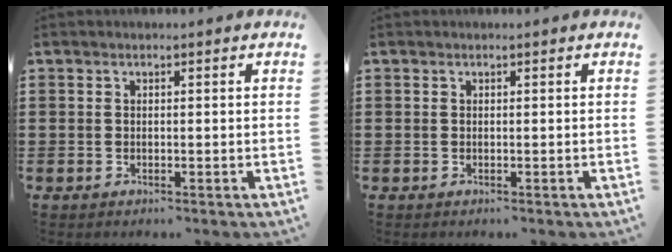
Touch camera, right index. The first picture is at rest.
{"total": 0.0}